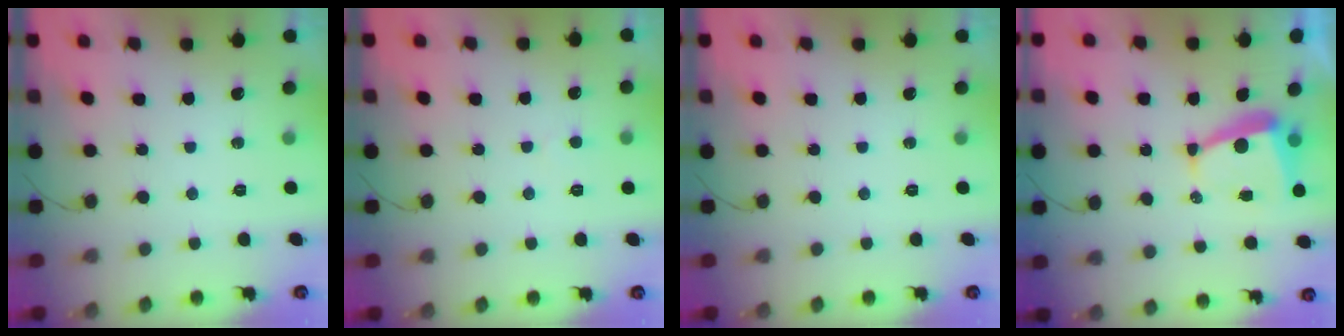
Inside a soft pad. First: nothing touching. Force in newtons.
{"total": 2.6, "press": 2.6, "slide": 0.3}
{"total": 0.0}
{"total": 6.4, "press": 6.4, "slide": 0.6}